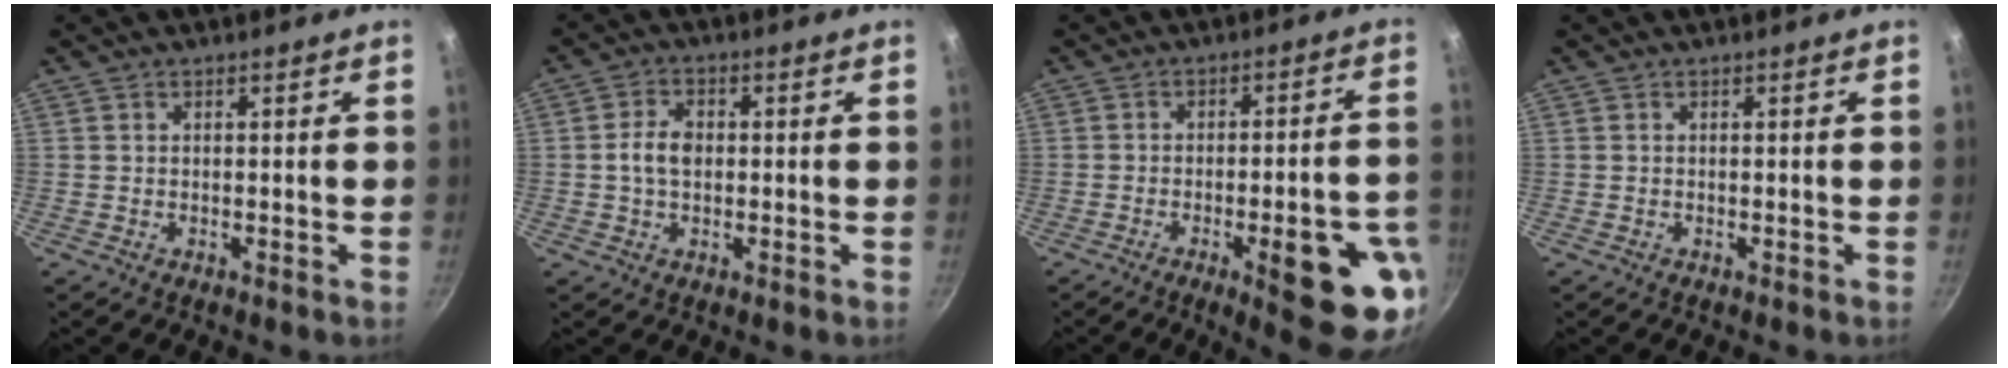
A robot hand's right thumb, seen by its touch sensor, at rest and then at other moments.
{"total": 4.9, "force": [0.0, 3.3, 3.6], "torque": [-0.061, 0.013, -0.005]}
{"total": 16.5, "force": [-6.3, 4.5, 14.5], "torque": [-0.151, 0.026, -0.076]}
{"total": 0.0}